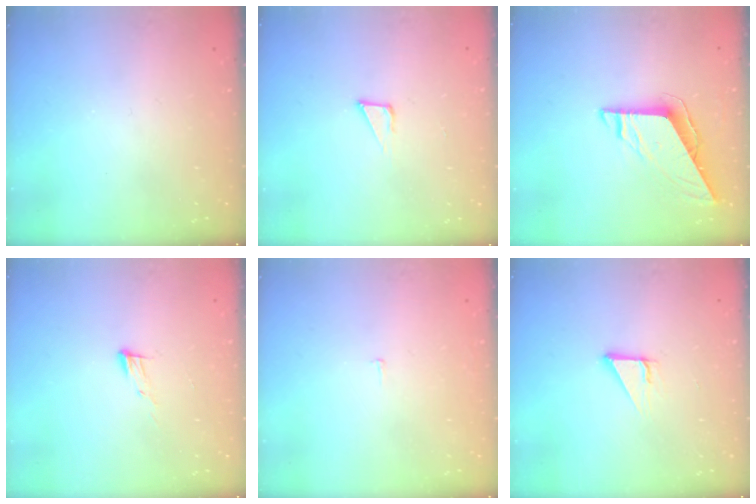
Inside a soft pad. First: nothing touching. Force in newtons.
{"total": 4.3, "press": 4.3, "slide": 0.3}
{"total": 7.6, "press": 7.6, "slide": 0.2}
{"total": 5.4, "press": 5.4, "slide": 0.5}
{"total": 2.2, "press": 2.2, "slide": 0.1}
{"total": 3.4, "press": 3.4, "slide": 0.3}